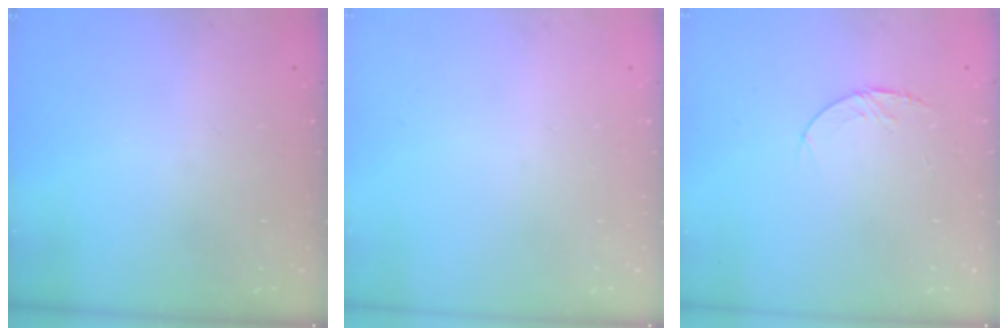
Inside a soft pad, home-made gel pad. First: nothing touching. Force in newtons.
{"total": 0.0}
{"total": 4.0, "press": 3.9, "slide": 0.5}